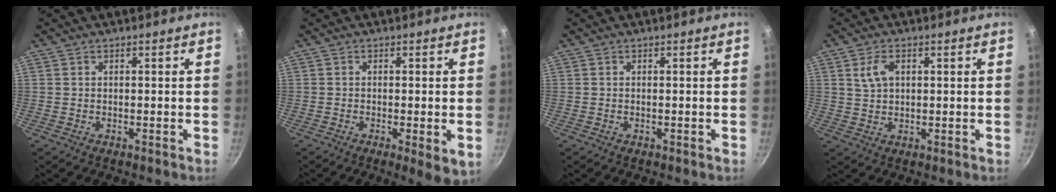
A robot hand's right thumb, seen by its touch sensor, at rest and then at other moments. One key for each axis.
{"total": 4.8, "fx": -1.4, "fy": 1.0, "fz": 4.5, "tx": -0.072, "ty": -0.015, "tz": -0.023}
{"total": 0.0}
{"total": 4.3, "fx": 1.5, "fy": 2.4, "fz": 3.3, "tx": -0.069, "ty": 0.000, "tz": 0.032}